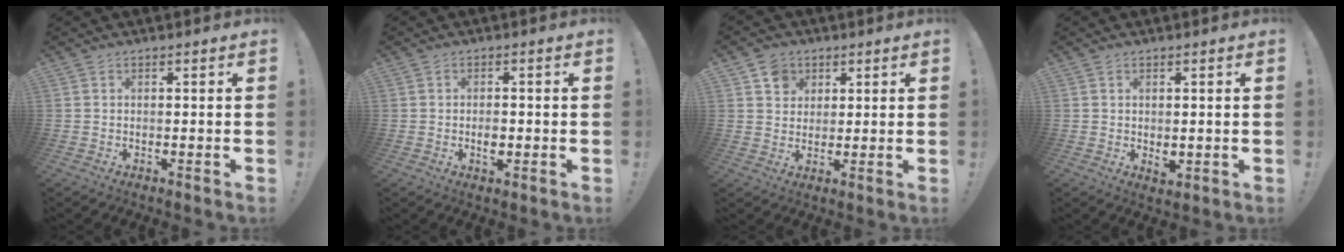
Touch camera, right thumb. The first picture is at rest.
{"total": 2.6, "force": [-0.5, 1.5, 2.0], "torque": [-0.018, 0.000, -0.010]}
{"total": 6.6, "force": [3.2, 5.6, 1.4], "torque": [-0.010, -0.017, 0.059]}
{"total": 2.2, "force": [0.5, 1.2, 1.8], "torque": [-0.020, -0.001, 0.012]}